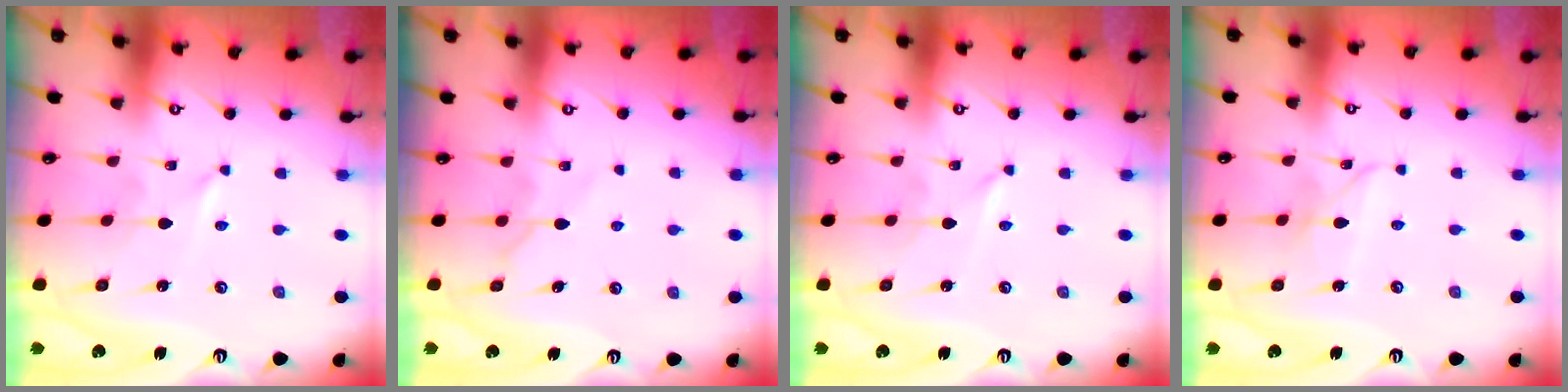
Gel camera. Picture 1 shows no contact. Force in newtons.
{"total": 5.8, "press": 5.8, "slide": 0.7}
{"total": 0.0}
{"total": 3.9, "press": 3.9, "slide": 0.3}